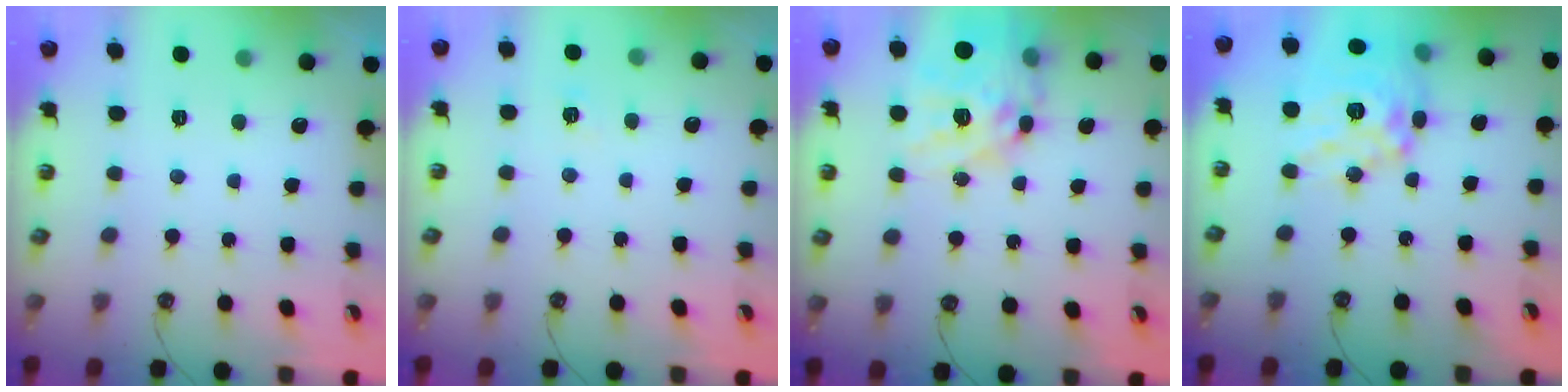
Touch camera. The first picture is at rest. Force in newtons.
{"total": 2.3, "press": 2.3, "slide": 0.3}
{"total": 18.0, "press": 17.9, "slide": 1.6}
{"total": 16.7, "press": 16.6, "slide": 1.6}